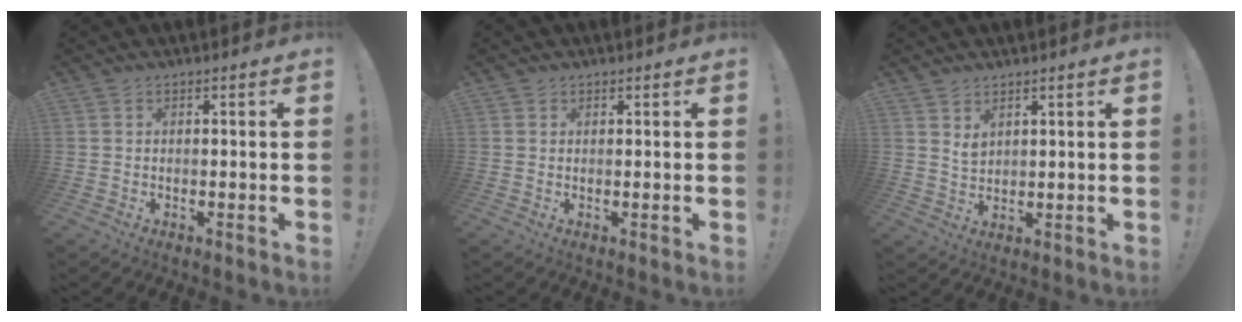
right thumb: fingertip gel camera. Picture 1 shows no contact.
{"total": 0.7, "force": [0.5, 0.5, 0.0], "torque": [0.000, -0.001, 0.010]}
{"total": 3.4, "force": [2.5, 1.8, 1.4], "torque": [-0.014, -0.019, 0.043]}